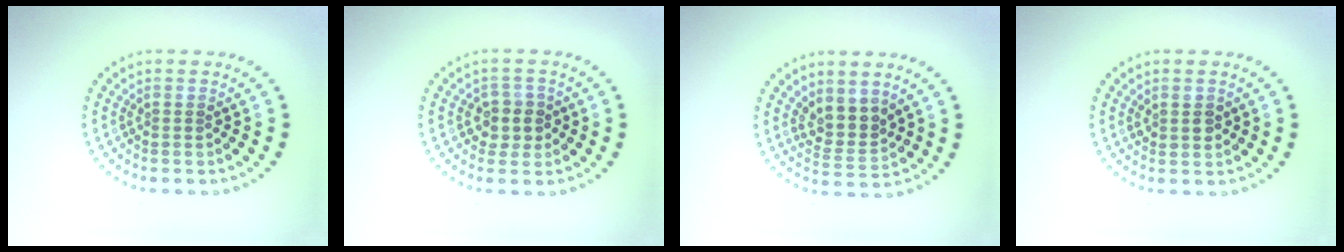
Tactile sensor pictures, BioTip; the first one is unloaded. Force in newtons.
{"total": 2.4, "press": 2.2, "slide": 0.9}
{"total": 2.9, "press": 2.3, "slide": 1.6}
{"total": 1.4, "press": 1.4, "slide": 0.4}